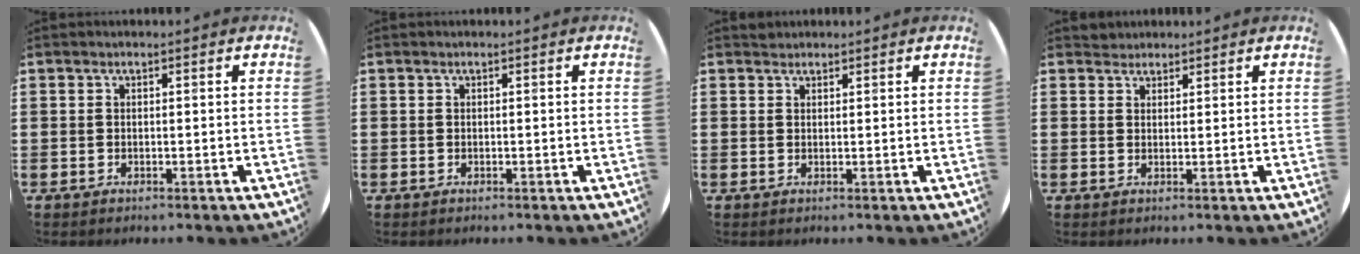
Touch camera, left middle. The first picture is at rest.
{"total": 0.0}
{"total": 0.9, "force": [0.8, 0.3, -0.1], "torque": [0.001, 0.003, 0.016]}
{"total": 1.7, "force": [1.6, 0.5, -0.2], "torque": [0.000, 0.003, 0.032]}